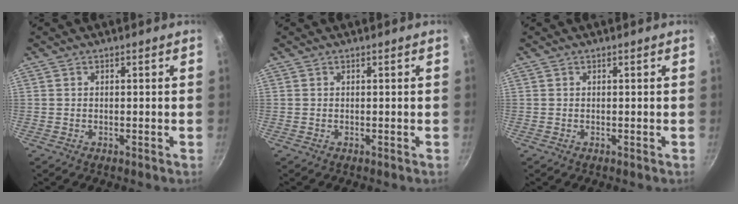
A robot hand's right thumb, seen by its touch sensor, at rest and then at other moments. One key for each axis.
{"total": 0.0}
{"total": 0.0}